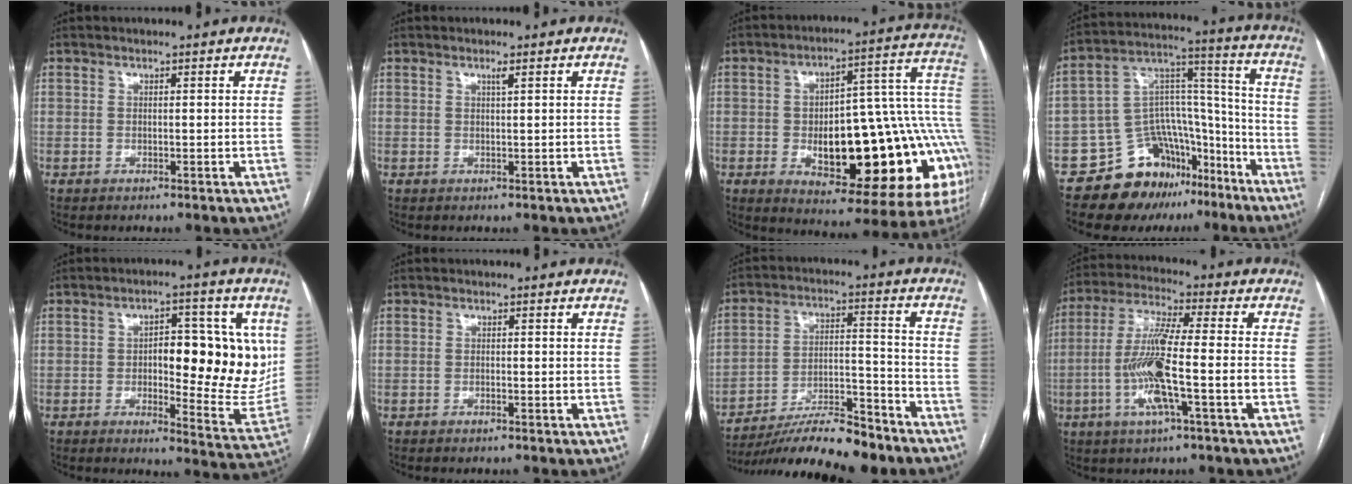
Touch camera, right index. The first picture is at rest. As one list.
[{"total": 0.8, "force": [0.5, -0.1, 0.7], "torque": [-0.015, -0.001, 0.010]}, {"total": 28.9, "force": [-5.3, 9.3, 26.8], "torque": [-0.284, 0.034, -0.054]}, {"total": 15.4, "force": [-10.9, 9.3, 5.7], "torque": [-0.077, 0.086, -0.173]}, {"total": 14.8, "force": [1.6, 5.7, 13.6], "torque": [-0.166, 0.010, 0.029]}, {"total": 0.6, "force": [-0.4, 0.1, 0.3], "torque": [-0.010, -0.001, -0.005]}, {"total": 16.3, "force": [-14.2, 2.4, 7.7], "torque": [-0.132, 0.011, -0.237]}, {"total": 11.9, "force": [-3.0, 0.6, 11.5], "torque": [-0.232, -0.001, -0.062]}]